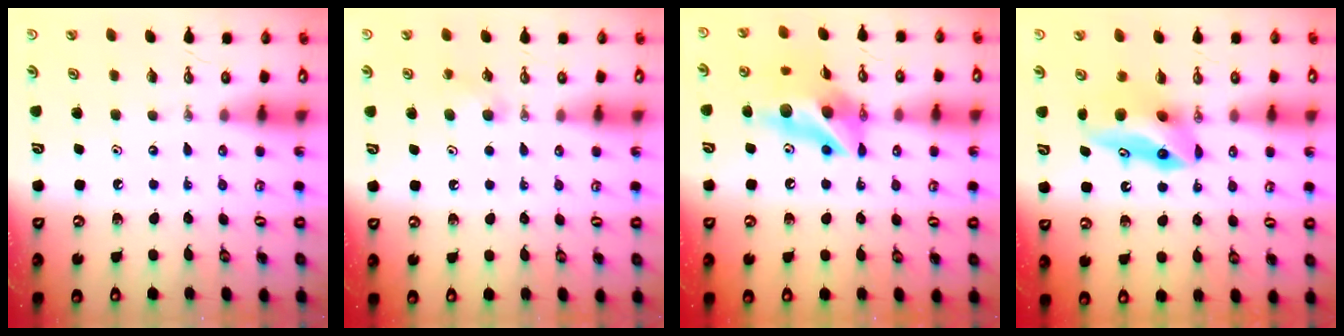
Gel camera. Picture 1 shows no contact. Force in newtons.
{"total": 6.9, "press": 1.9, "slide": 6.7}
{"total": 12.8, "press": 12.8, "slide": 1.3}
{"total": 9.0, "press": 8.2, "slide": 3.9}